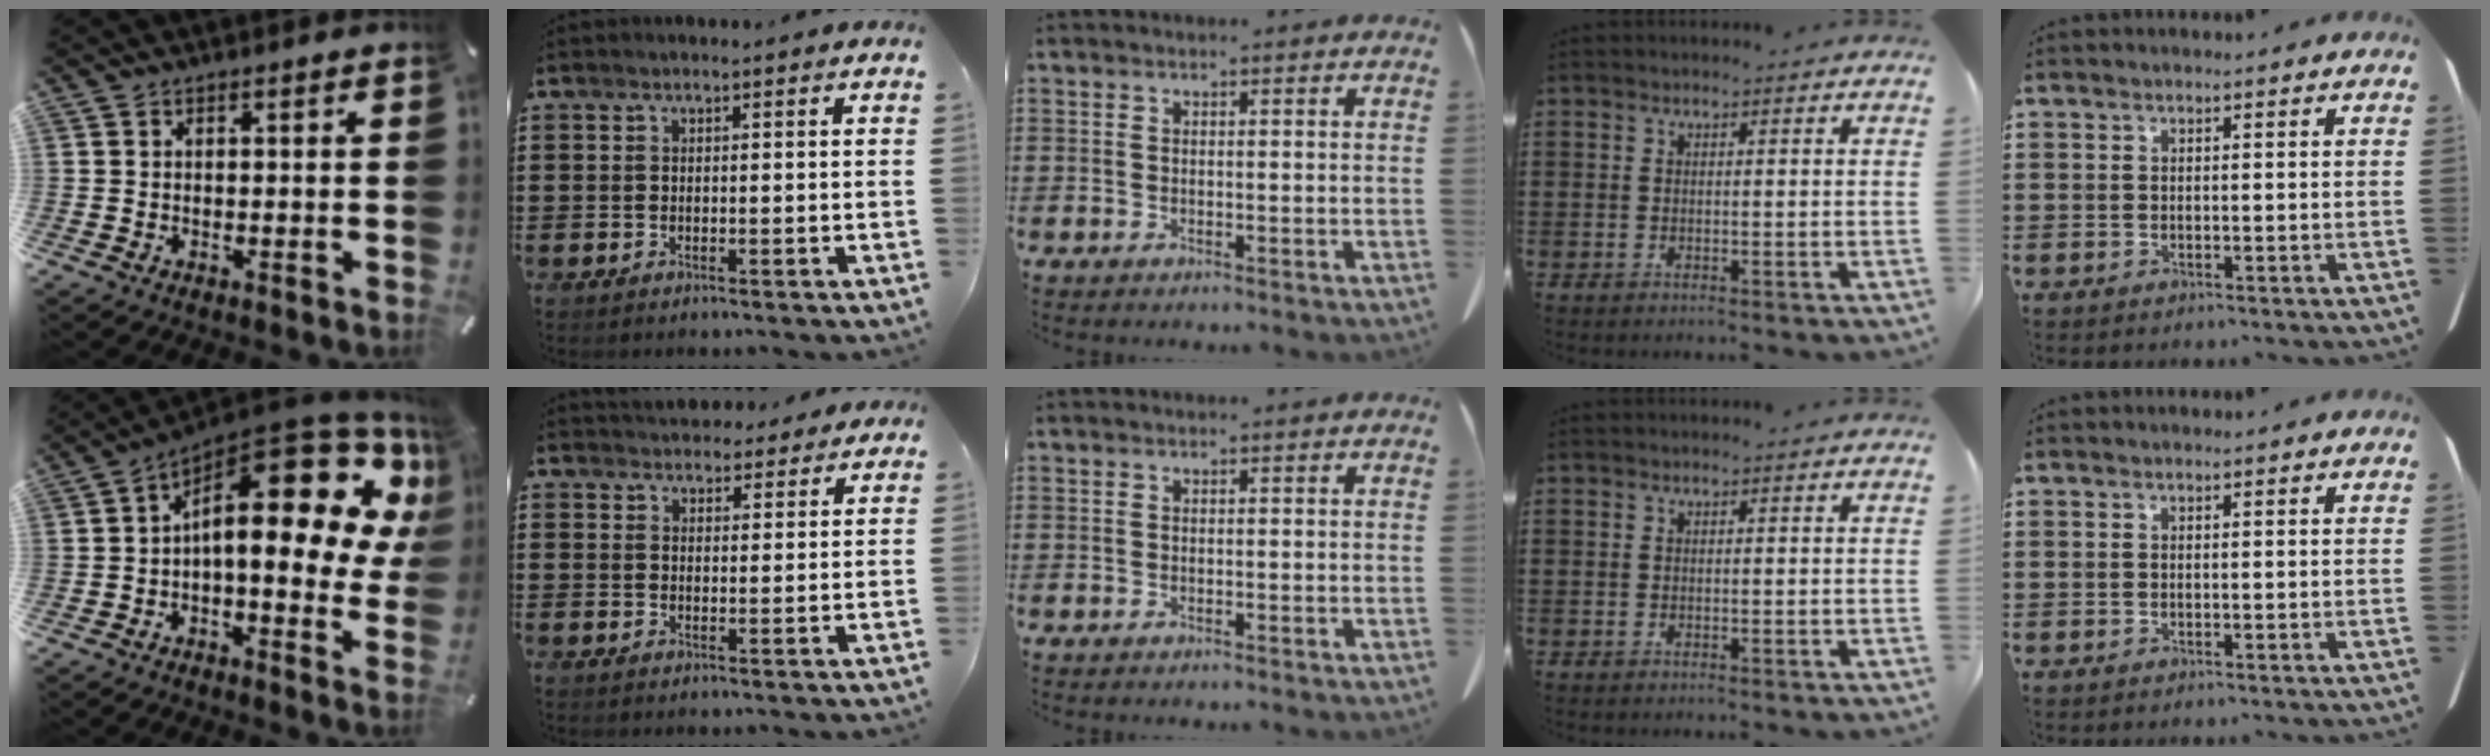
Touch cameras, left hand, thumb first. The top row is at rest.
{"thumb": {"total": 21.9, "force": [7.2, 9.1, 18.6], "torque": [-0.271, -0.070, 0.122]}, "index": {"total": 3.5, "force": [3.2, 1.4, -0.1], "torque": [-0.003, -0.008, 0.060]}}